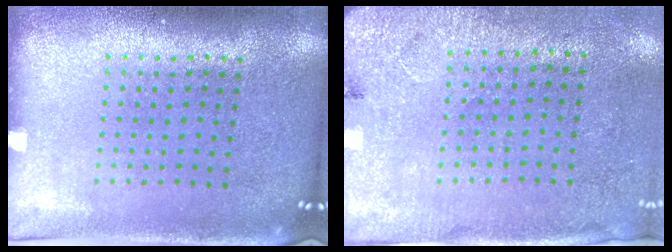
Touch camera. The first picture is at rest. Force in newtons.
{"total": 2.7, "press": 2.2, "slide": 1.5}